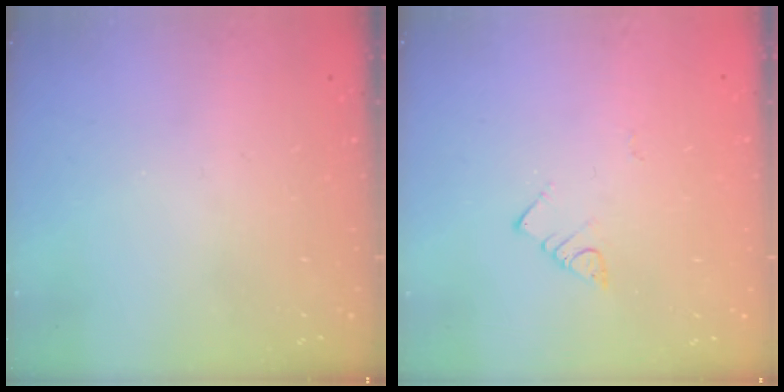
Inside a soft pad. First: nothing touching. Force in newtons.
{"total": 3.0, "press": 3.0, "slide": 0.2}